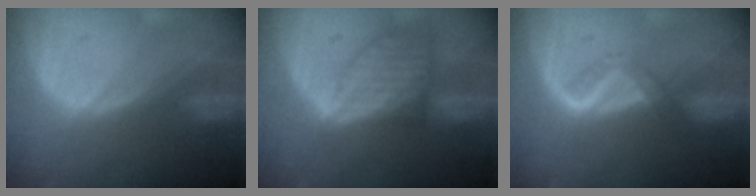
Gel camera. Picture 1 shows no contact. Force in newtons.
{"total": 8.0, "press": 7.3, "slide": 3.2}
{"total": 2.8, "press": 2.7, "slide": 0.7}